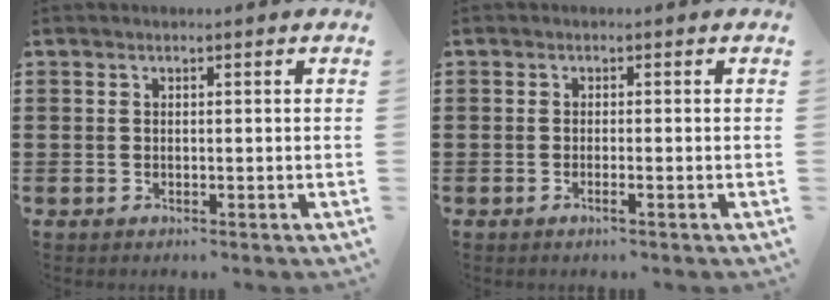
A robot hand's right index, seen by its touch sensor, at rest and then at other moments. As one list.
[{"total": 1.1, "force": [-0.6, -0.1, 0.9], "torque": [-0.016, -0.005, -0.011]}]